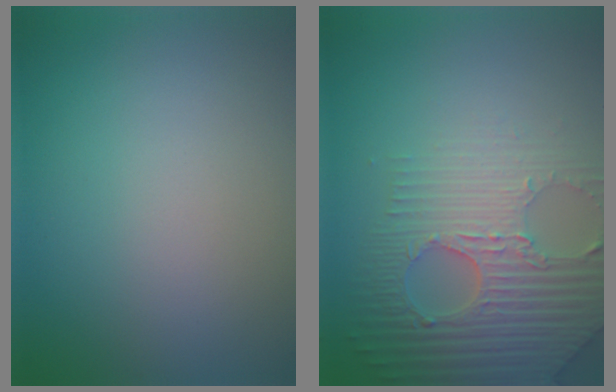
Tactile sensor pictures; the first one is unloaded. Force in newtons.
{"total": 7.0, "press": 5.2, "slide": 4.7}